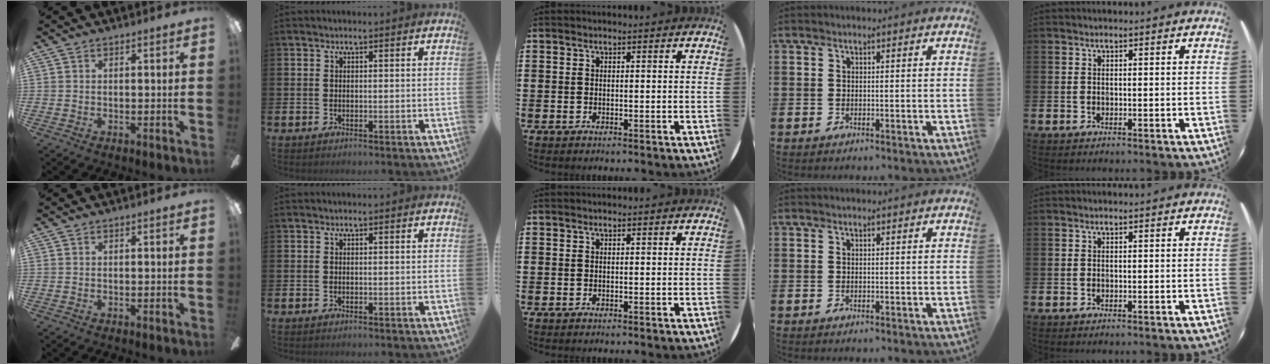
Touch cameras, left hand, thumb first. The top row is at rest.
{}